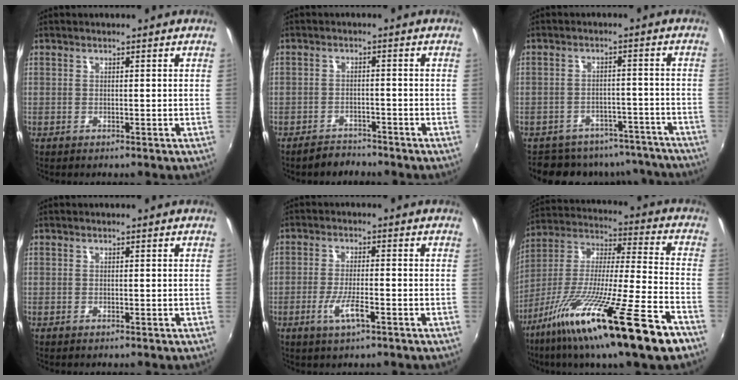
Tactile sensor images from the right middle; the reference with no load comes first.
{"total": 2.8, "force": [-2.5, 1.3, 0.1], "torque": [-0.013, 0.008, -0.040]}
{"total": 13.7, "force": [-12.2, 5.5, 2.9], "torque": [-0.057, 0.024, -0.147]}
{"total": 0.7, "force": [0.5, -0.4, 0.0], "torque": [0.002, -0.002, 0.008]}
{"total": 4.9, "force": [-2.0, 0.6, 4.4], "torque": [-0.091, -0.010, -0.040]}
{"total": 25.7, "force": [-15.6, 1.3, 20.4], "torque": [-0.352, -0.067, -0.270]}